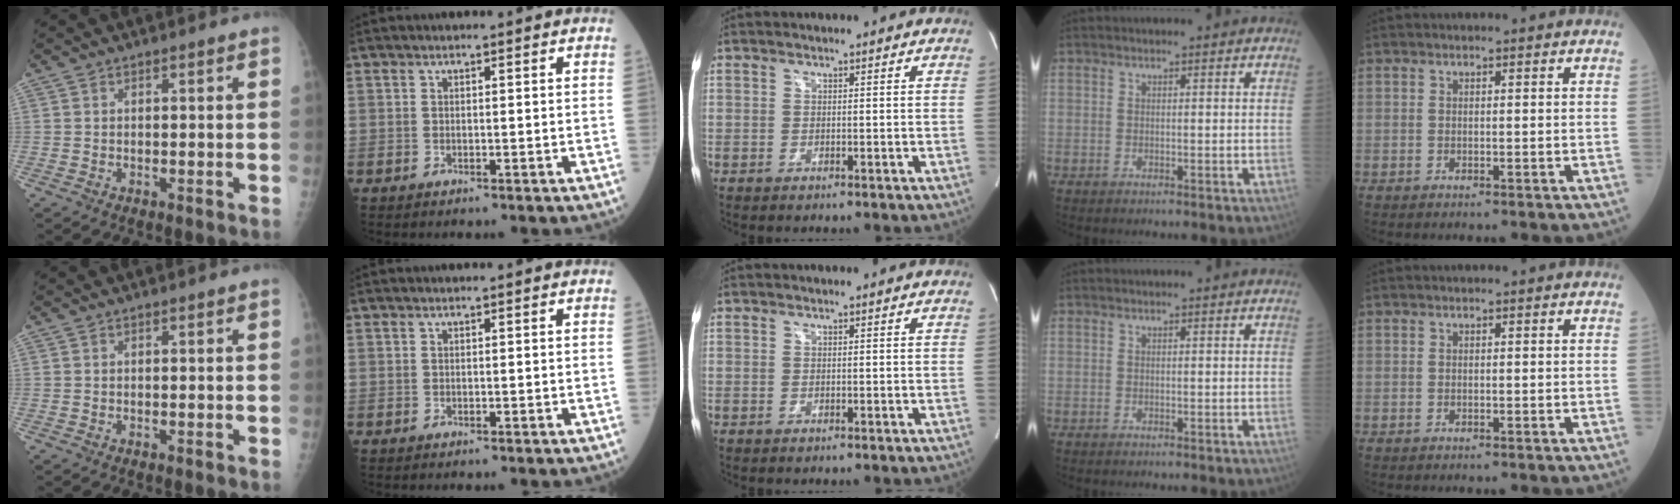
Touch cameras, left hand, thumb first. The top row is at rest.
{}